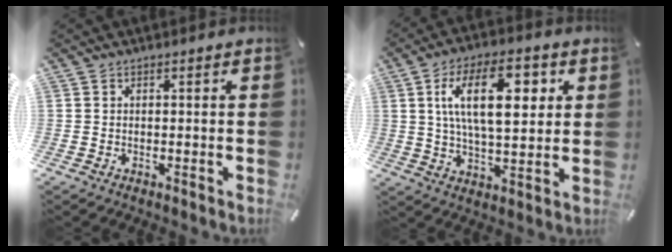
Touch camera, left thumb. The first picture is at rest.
{"total": 16.9, "force": [5.0, 8.2, 13.9], "torque": [-0.249, 0.003, 0.078]}